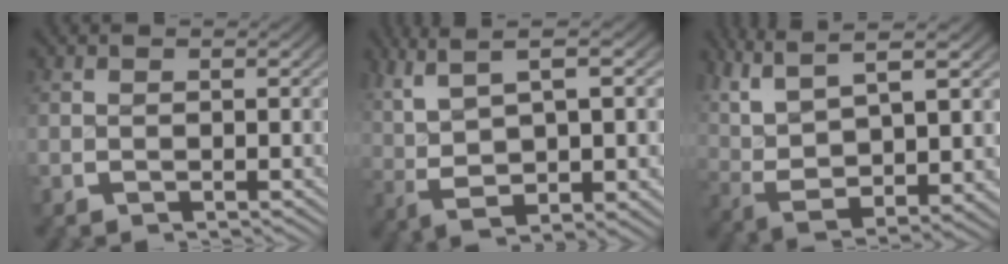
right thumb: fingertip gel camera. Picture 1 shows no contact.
{"total": 8.8, "force": [2.7, 4.1, 7.3], "torque": [-0.134, -0.002, 0.058]}
{"total": 11.5, "force": [1.9, 7.2, 8.8], "torque": [-0.194, -0.034, 0.054]}